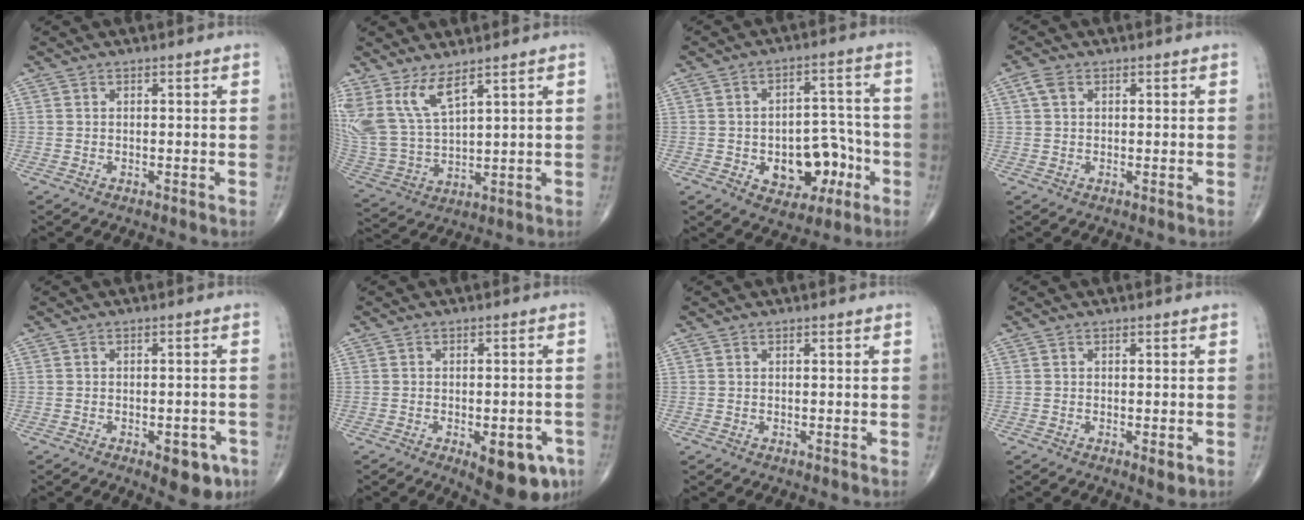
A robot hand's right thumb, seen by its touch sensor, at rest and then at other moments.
{"total": 11.2, "force": [6.9, 4.0, 7.9], "torque": [-0.171, -0.037, 0.161]}
{"total": 11.9, "force": [-3.6, 7.8, 8.2], "torque": [-0.069, 0.042, -0.043]}
{"total": 2.5, "force": [0.8, 1.7, 1.6], "torque": [-0.032, 0.009, 0.016]}
{"total": 6.4, "force": [-3.1, 3.0, 4.7], "torque": [-0.038, 0.012, -0.033]}
{"total": 10.5, "force": [-4.7, 4.5, 8.3], "torque": [-0.082, 0.011, -0.051]}
{"total": 0.0}
{"total": 2.1, "force": [-0.7, 0.8, 1.7], "torque": [-0.022, -0.003, -0.009]}